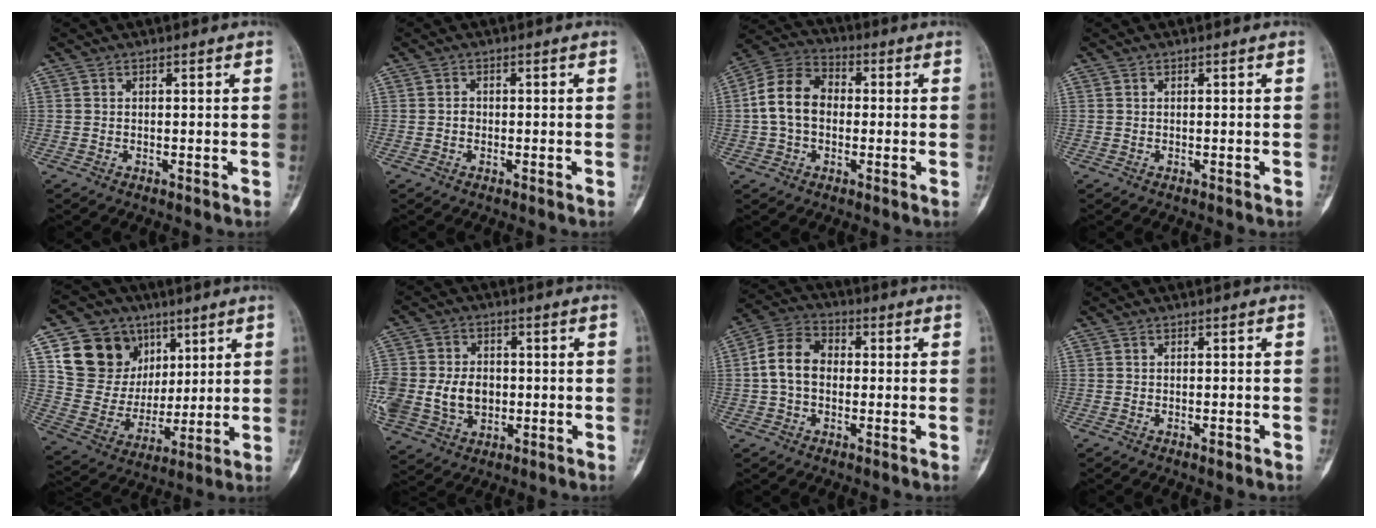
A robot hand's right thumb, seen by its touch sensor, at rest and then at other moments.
{"total": 1.1, "force": [-0.2, 0.9, 0.6], "torque": [-0.004, 0.004, -0.005]}
{"total": 10.8, "force": [-0.1, 7.9, 7.4], "torque": [-0.128, 0.032, -0.014]}
{"total": 0.0}
{"total": 17.5, "force": [7.5, 14.2, 6.9], "torque": [-0.085, -0.012, 0.151]}
{"total": 19.0, "force": [-1.6, 15.0, 11.6], "torque": [-0.277, 0.016, -0.009]}
{"total": 8.7, "force": [-0.1, 6.4, 6.0], "torque": [-0.100, 0.028, -0.014]}
{"total": 1.0, "force": [-0.6, 0.3, 0.7], "torque": [-0.012, 0.003, -0.009]}